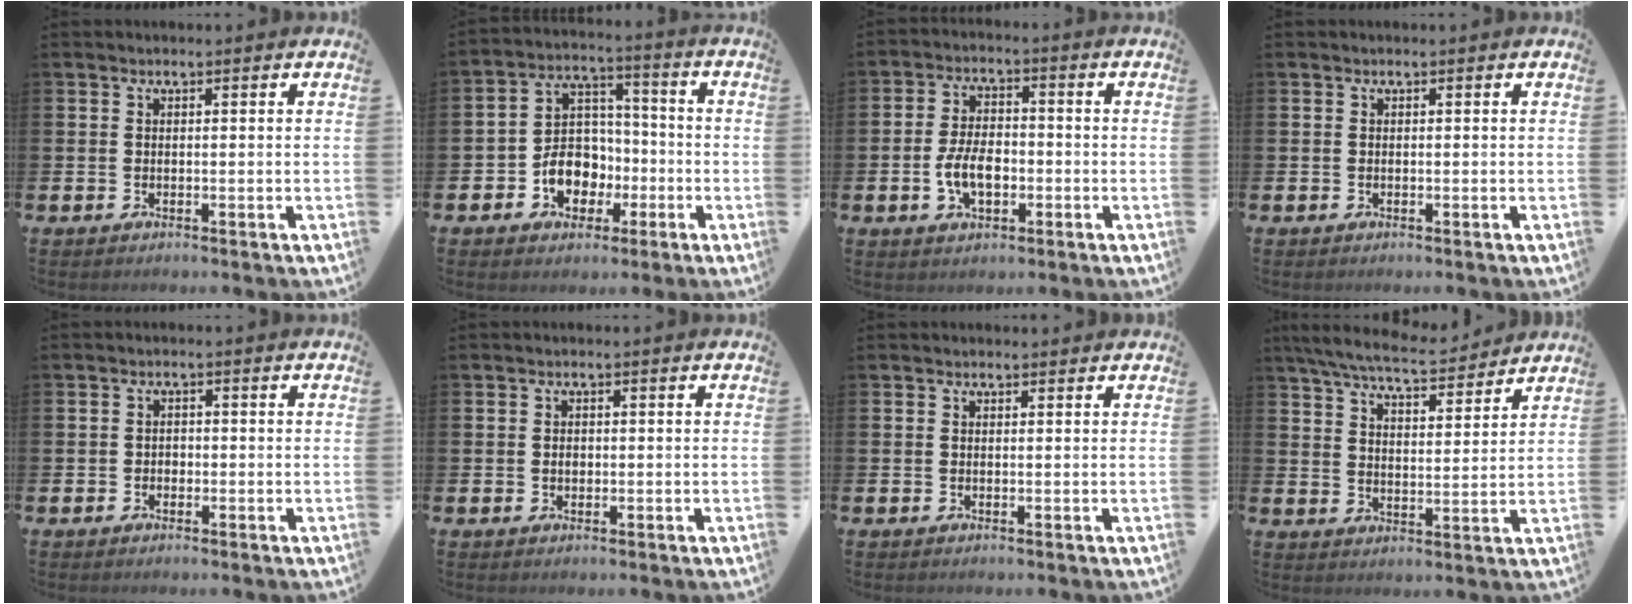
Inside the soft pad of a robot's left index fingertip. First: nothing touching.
{"total": 7.6, "force": [-2.5, 6.3, 3.5], "torque": [-0.082, 0.016, -0.047]}
{"total": 5.7, "force": [-1.4, 3.2, 4.5], "torque": [-0.083, 0.000, -0.032]}
{"total": 0.0}
{"total": 1.3, "force": [-0.6, 1.1, 0.3], "torque": [-0.006, 0.004, -0.015]}
{"total": 1.0, "force": [-0.1, 0.8, 0.6], "torque": [-0.003, 0.002, -0.006]}
{"total": 0.6, "force": [0.5, 0.1, 0.2], "torque": [0.006, -0.003, 0.008]}
{"total": 7.6, "force": [7.1, 1.2, 2.5], "torque": [-0.069, -0.037, 0.127]}